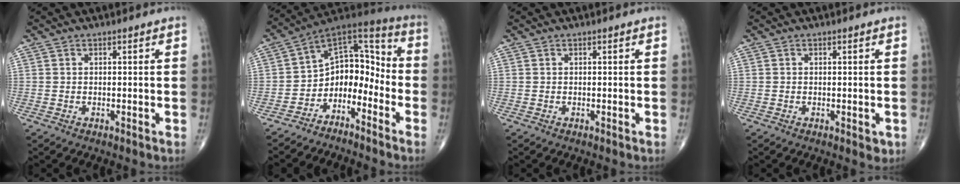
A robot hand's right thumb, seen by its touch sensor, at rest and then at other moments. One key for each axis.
{"total": 11.1, "fx": -5.2, "fy": 7.7, "fz": 6.2, "tx": -0.044, "ty": 0.105, "tz": -0.102}
{"total": 0.0}
{"total": 1.7, "fx": -0.4, "fy": 0.8, "fz": 1.4, "tx": -0.012, "ty": -0.002, "tz": -0.004}